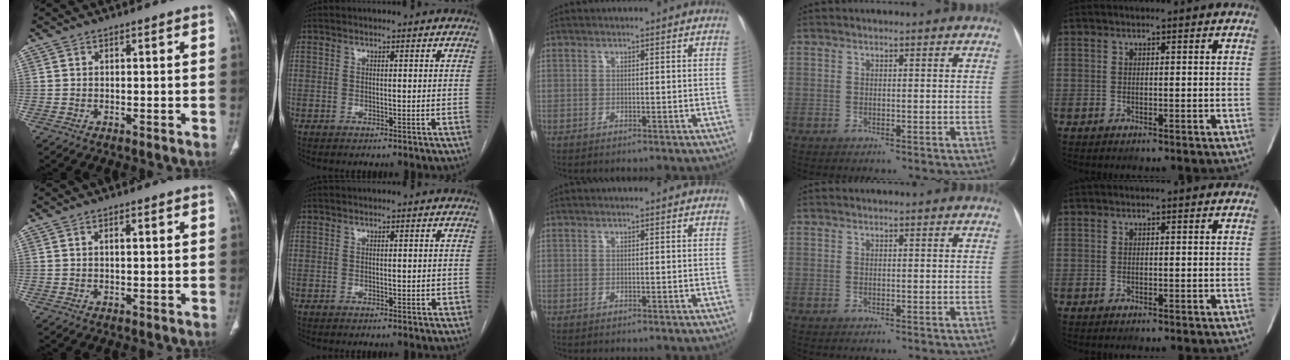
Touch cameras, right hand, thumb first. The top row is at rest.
{"thumb": {"total": 1.5, "force": [0.5, 0.5, 1.3], "torque": [-0.022, 0.005, 0.007]}, "index": {"total": 1.4, "force": [-0.2, 0.7, 1.2], "torque": [-0.018, 0.006, 0.000]}}